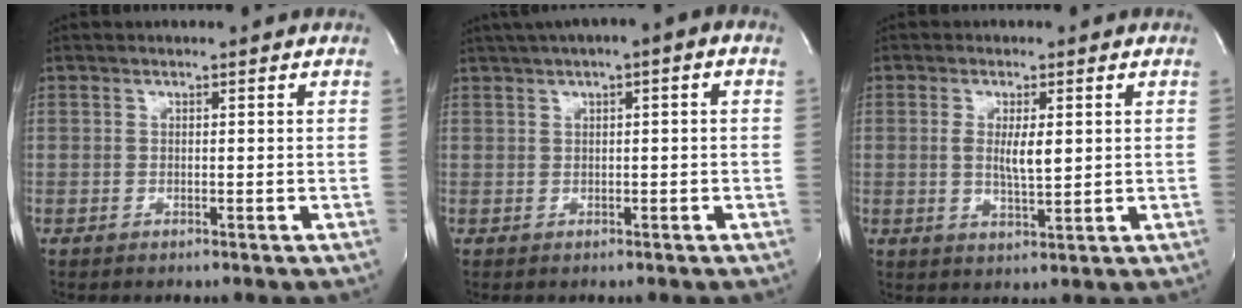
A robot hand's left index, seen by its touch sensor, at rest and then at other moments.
{"total": 5.6, "force": [2.4, 0.8, 5.0], "torque": [-0.082, 0.029, 0.036]}
{"total": 3.8, "force": [0.5, 0.9, 3.6], "torque": [-0.072, -0.013, 0.011]}